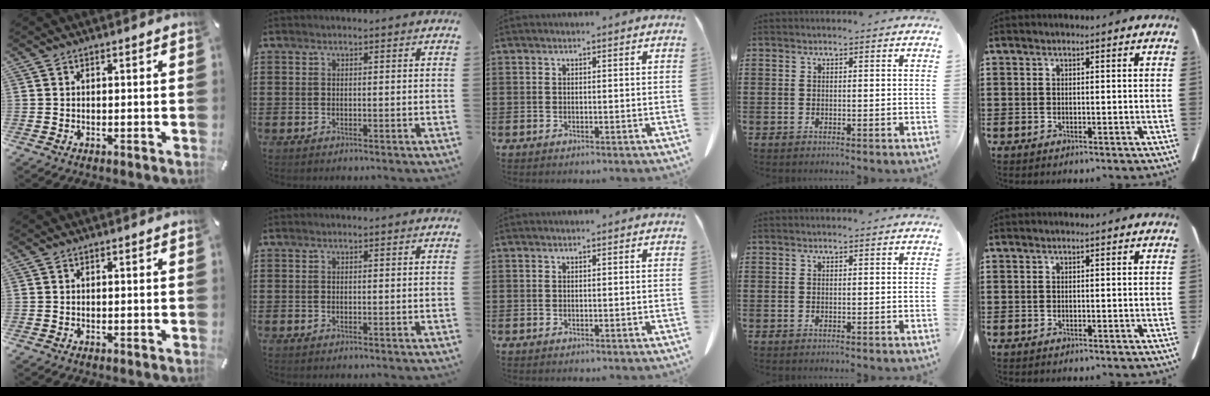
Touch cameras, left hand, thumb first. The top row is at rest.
{}